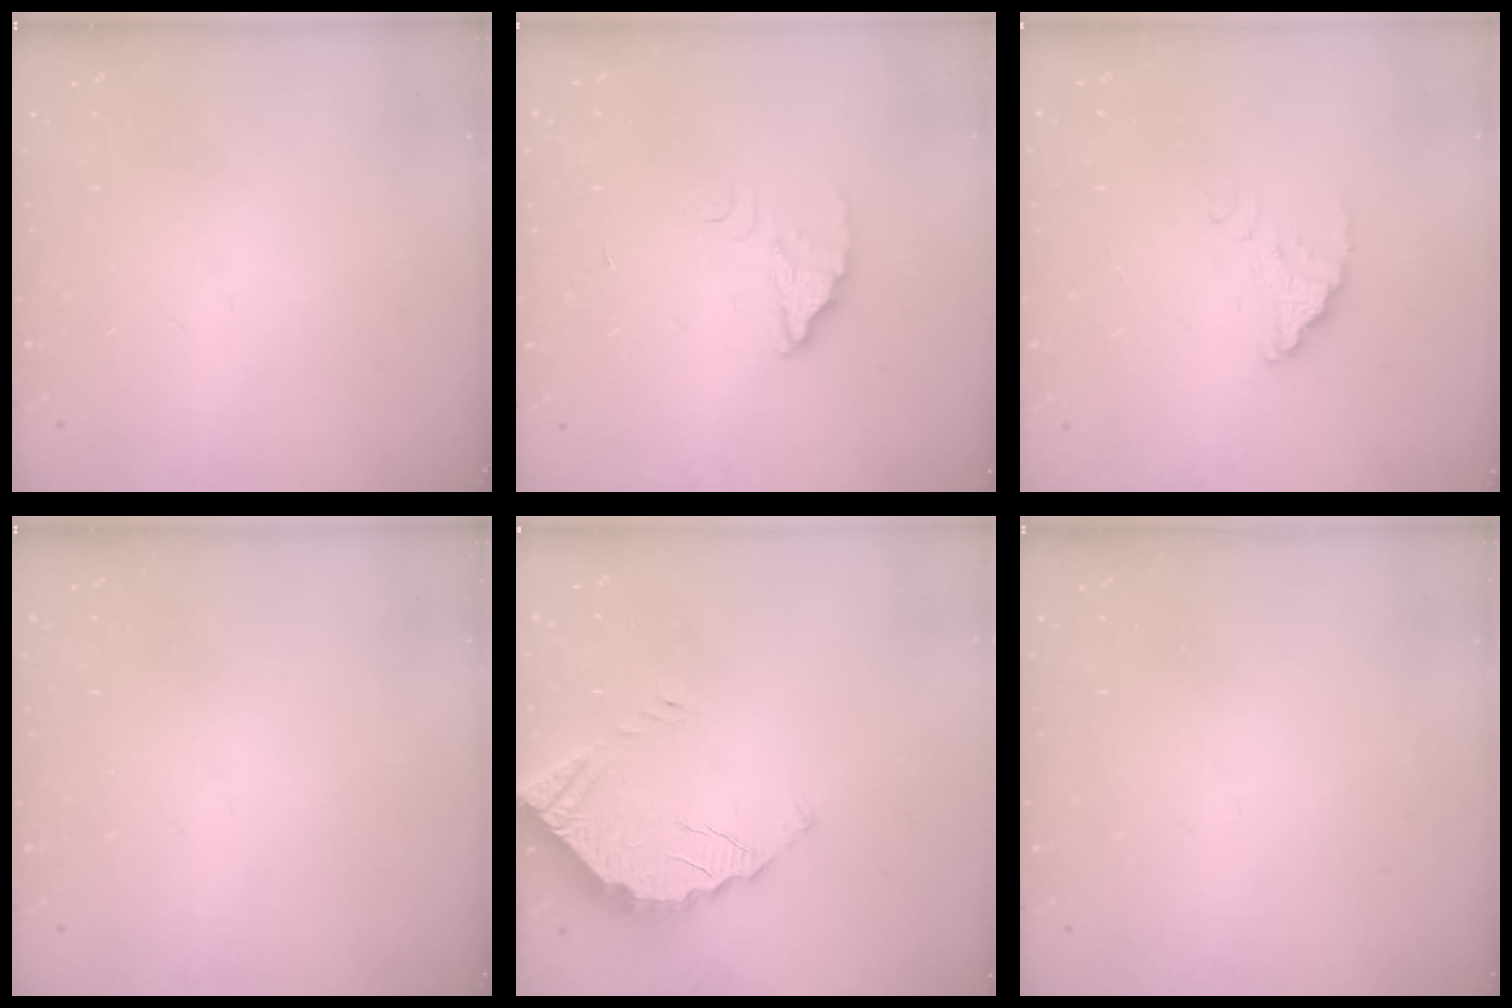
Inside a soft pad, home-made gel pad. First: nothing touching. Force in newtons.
{"total": 2.9, "press": 2.9, "slide": 0.2}
{"total": 1.8, "press": 1.8, "slide": 0.0}
{"total": 0.0}
{"total": 3.5, "press": 3.5, "slide": 0.2}
{"total": 0.0}